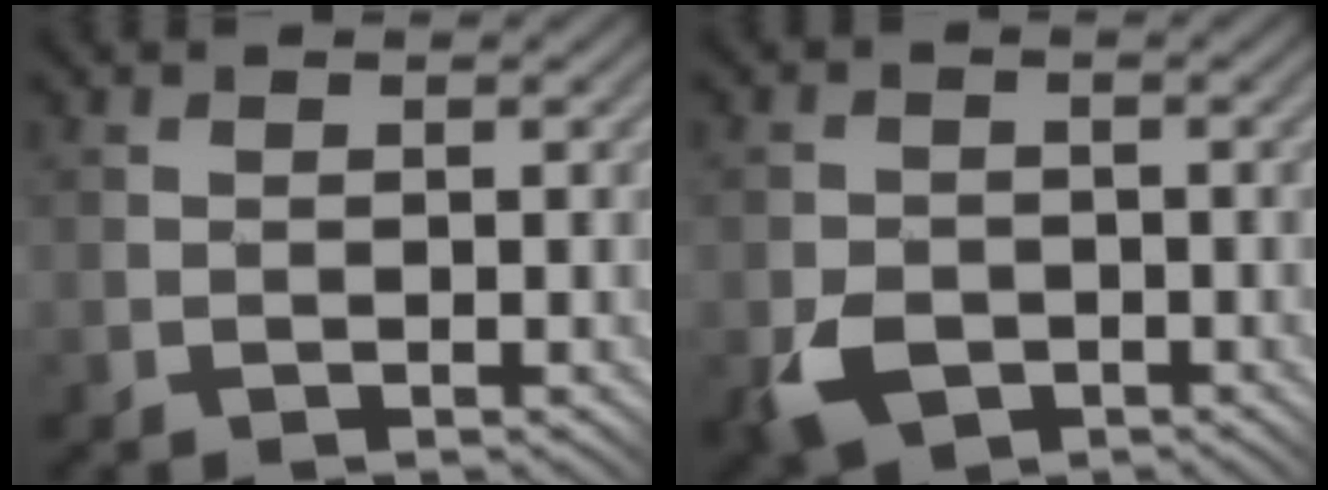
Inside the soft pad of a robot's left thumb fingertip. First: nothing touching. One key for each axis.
{"total": 4.6, "fx": -2.2, "fy": 3.5, "fz": 2.0, "tx": -0.044, "ty": -0.010, "tz": -0.045}